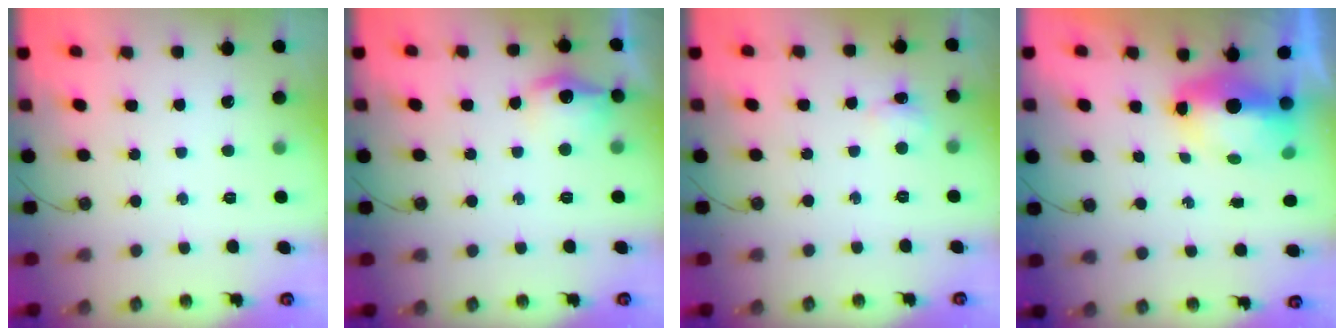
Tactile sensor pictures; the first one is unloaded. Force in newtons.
{"total": 11.4, "press": 11.4, "slide": 0.9}
{"total": 5.1, "press": 4.7, "slide": 2.0}
{"total": 8.4, "press": 8.3, "slide": 1.6}